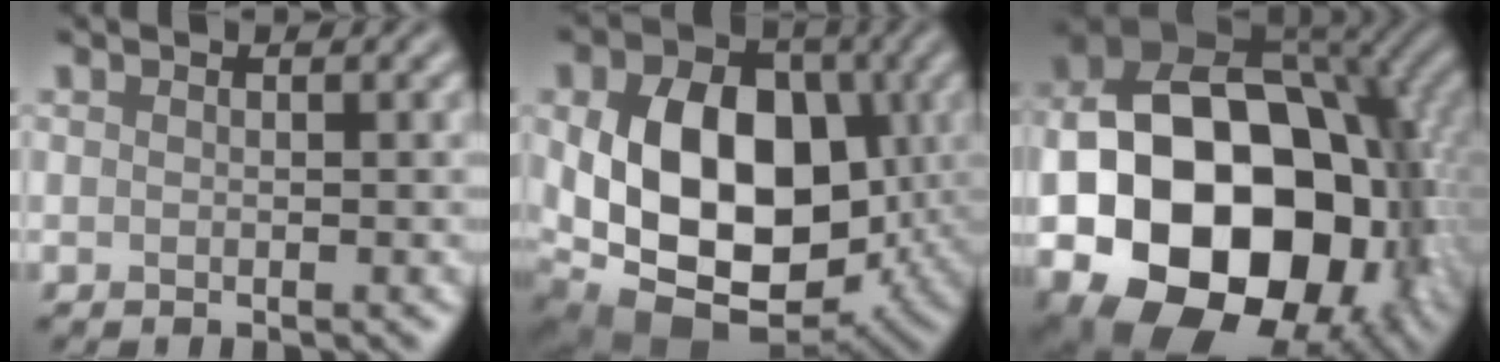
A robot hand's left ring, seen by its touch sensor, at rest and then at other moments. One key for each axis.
{"total": 14.8, "fx": -0.9, "fy": 10.3, "fz": 10.5, "tx": -0.181, "ty": -0.020, "tz": -0.015}
{"total": 22.2, "fx": -3.4, "fy": 16.2, "fz": 14.8, "tx": -0.250, "ty": -0.035, "tz": -0.055}